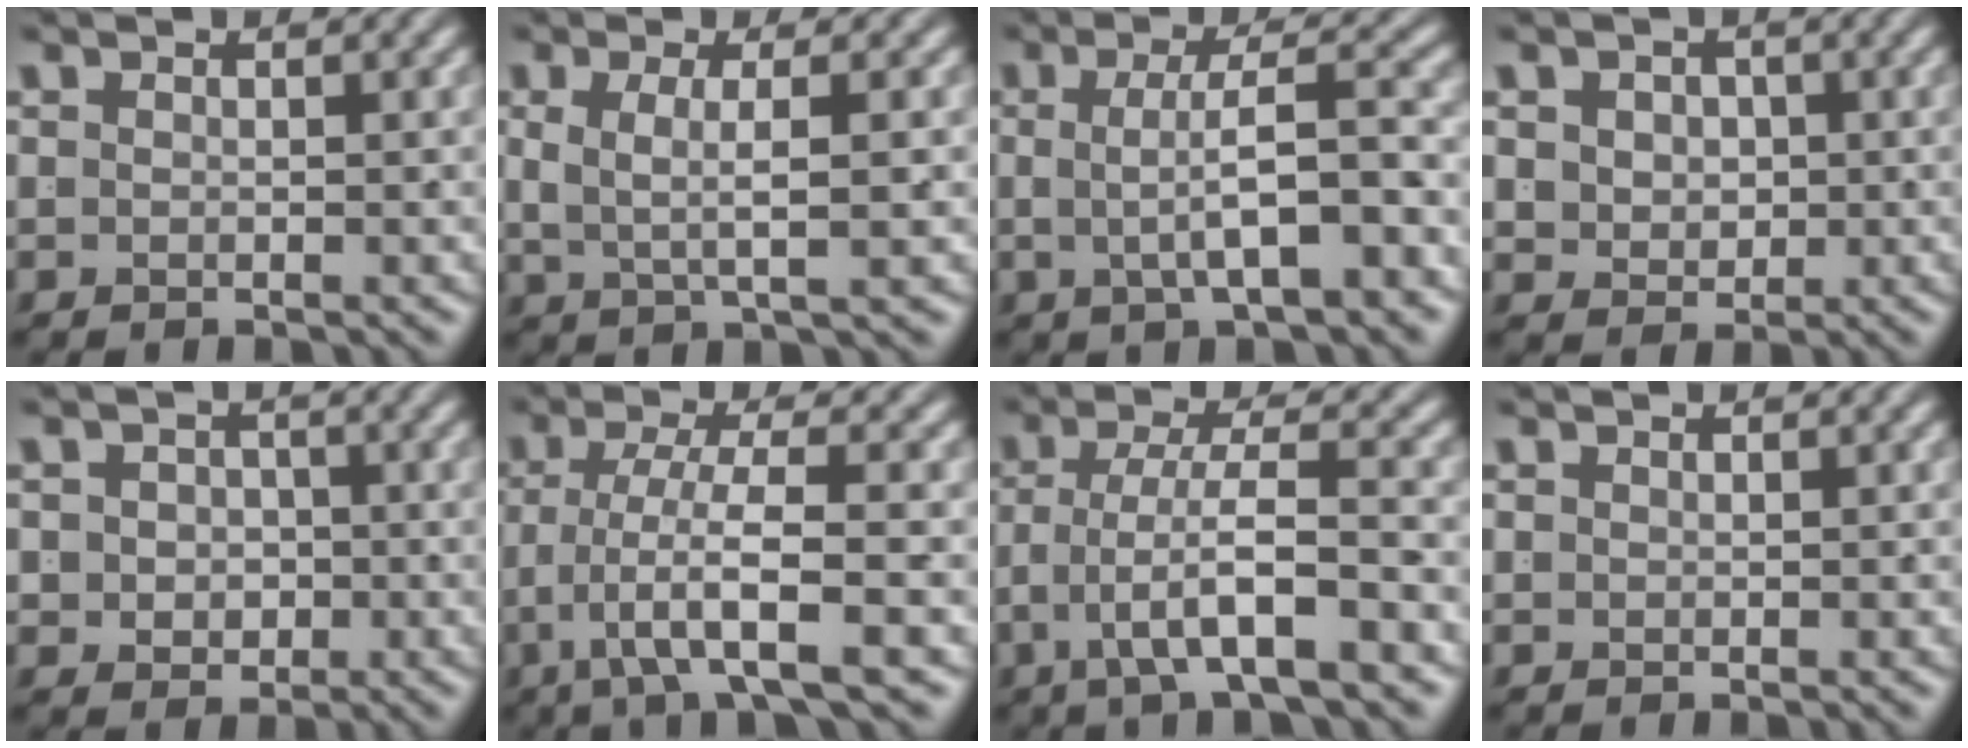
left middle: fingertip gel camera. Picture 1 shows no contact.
{"total": 3.5, "force": [0.8, 0.6, 3.3], "torque": [-0.060, -0.006, 0.021]}
{"total": 4.5, "force": [-1.2, 0.8, 4.3], "torque": [-0.059, -0.001, -0.011]}
{"total": 3.3, "force": [0.5, 2.9, 1.7], "torque": [-0.033, -0.014, 0.019]}
{"total": 4.1, "force": [-0.7, 3.6, 1.8], "torque": [-0.028, -0.014, -0.007]}
{"total": 5.6, "force": [-2.3, 1.3, 4.9], "torque": [-0.097, -0.024, -0.029]}
{"total": 5.1, "force": [-1.8, 1.6, 4.5], "torque": [-0.089, -0.014, -0.023]}
{"total": 0.0}